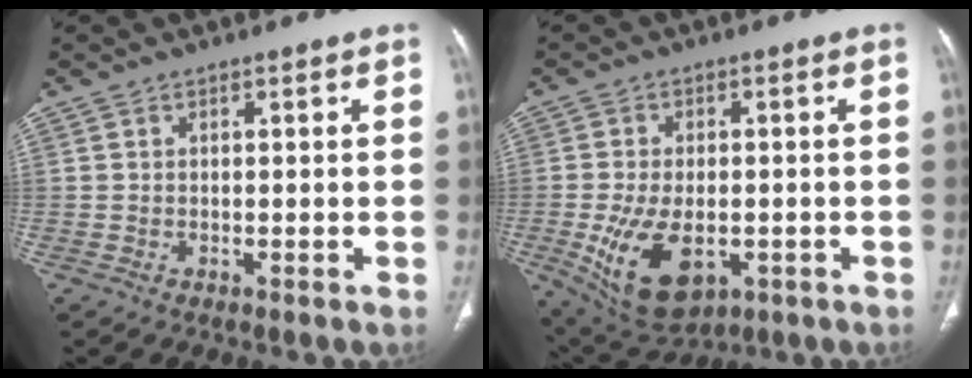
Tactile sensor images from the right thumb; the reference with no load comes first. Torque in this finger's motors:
{"motor_torque": [-0.01, 0.82, 0.62, 0.52, 0.27]}